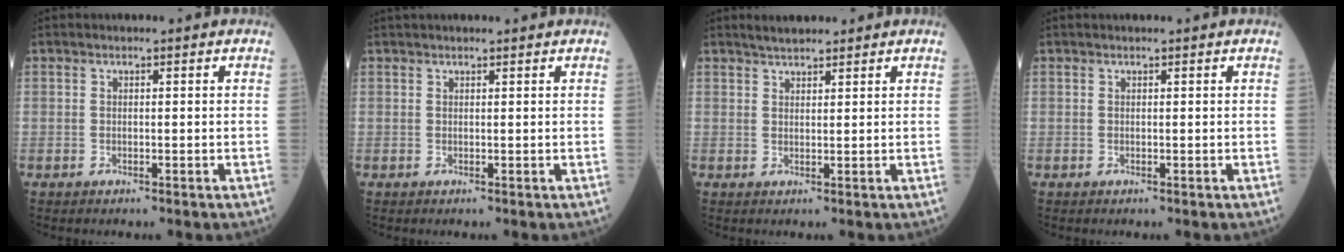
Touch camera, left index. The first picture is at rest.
{"total": 3.6, "force": [3.2, 0.2, 1.4], "torque": [-0.016, 0.030, 0.044]}
{"total": 3.0, "force": [2.7, 0.7, 1.1], "torque": [-0.021, 0.015, 0.047]}
{"total": 0.6, "force": [0.6, 0.0, 0.3], "torque": [-0.003, 0.013, 0.012]}